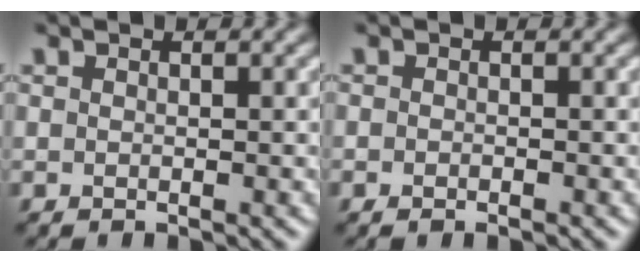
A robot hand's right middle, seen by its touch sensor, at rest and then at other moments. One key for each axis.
{"total": 0.8, "fx": -0.5, "fy": 0.3, "fz": 0.6, "tx": -0.009, "ty": -0.002, "tz": -0.008}